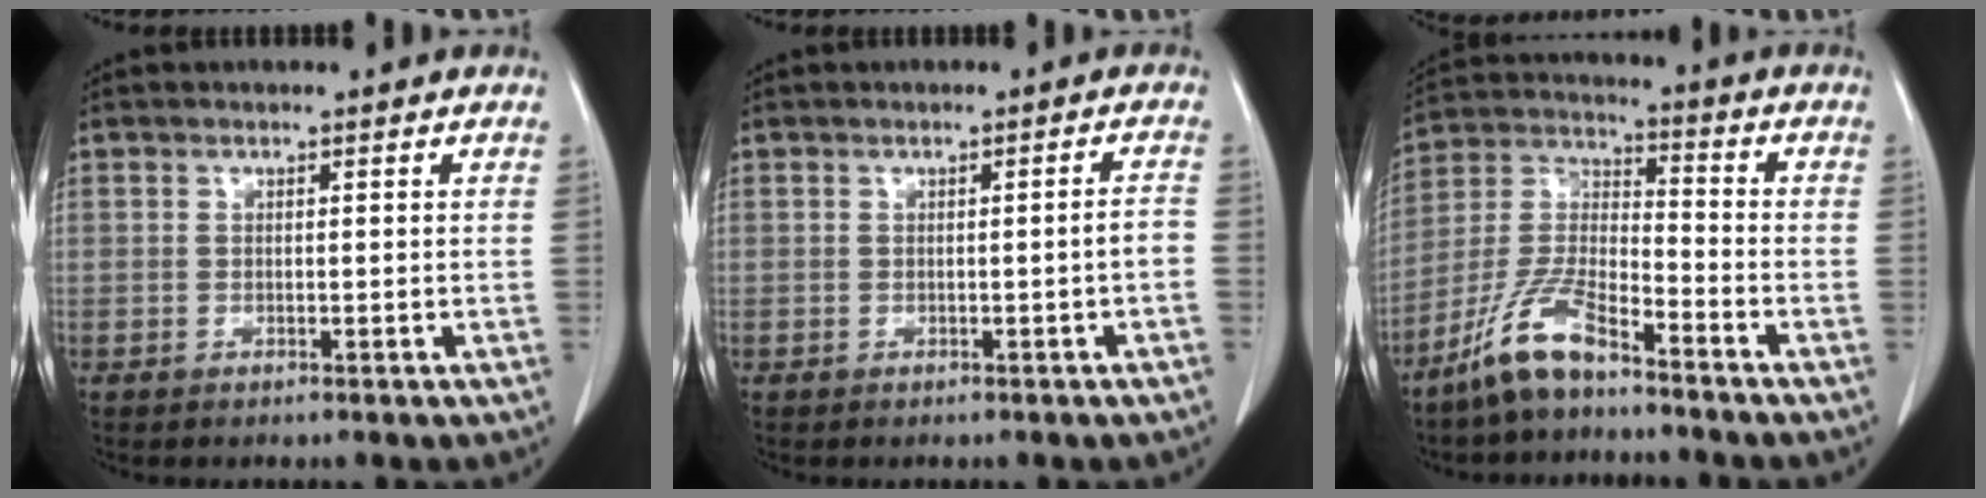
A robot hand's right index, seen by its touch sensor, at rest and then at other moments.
{"total": 1.8, "force": [-0.7, -0.1, 1.6], "torque": [-0.020, -0.001, -0.011]}
{"total": 10.3, "force": [-7.7, 2.3, 6.4], "torque": [-0.148, -0.004, -0.154]}